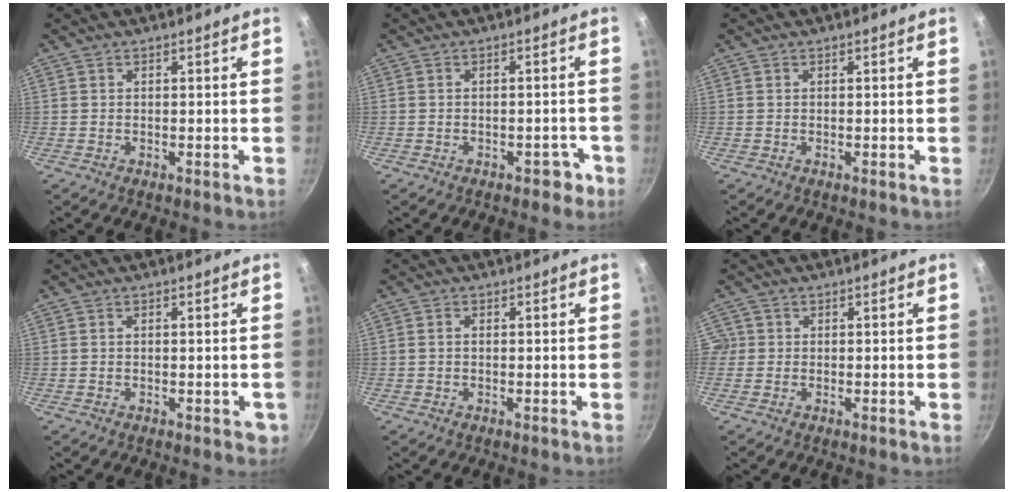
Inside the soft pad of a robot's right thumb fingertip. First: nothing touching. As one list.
[{"total": 2.9, "force": [-1.6, 1.7, 1.6], "torque": [-0.007, 0.023, -0.005]}, {"total": 0.0}, {"total": 2.2, "force": [-0.4, 1.1, 1.9], "torque": [-0.018, -0.001, -0.003]}, {"total": 0.8, "force": [0.0, 0.5, 0.7], "torque": [-0.014, 0.002, 0.001]}, {"total": 1.5, "force": [0.0, 1.5, 0.2], "torque": [0.009, 0.004, -0.004]}]